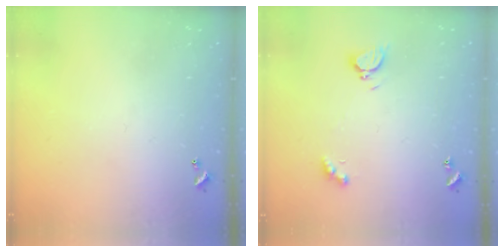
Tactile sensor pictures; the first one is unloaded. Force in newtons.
{"total": 3.6, "press": 3.5, "slide": 0.7}